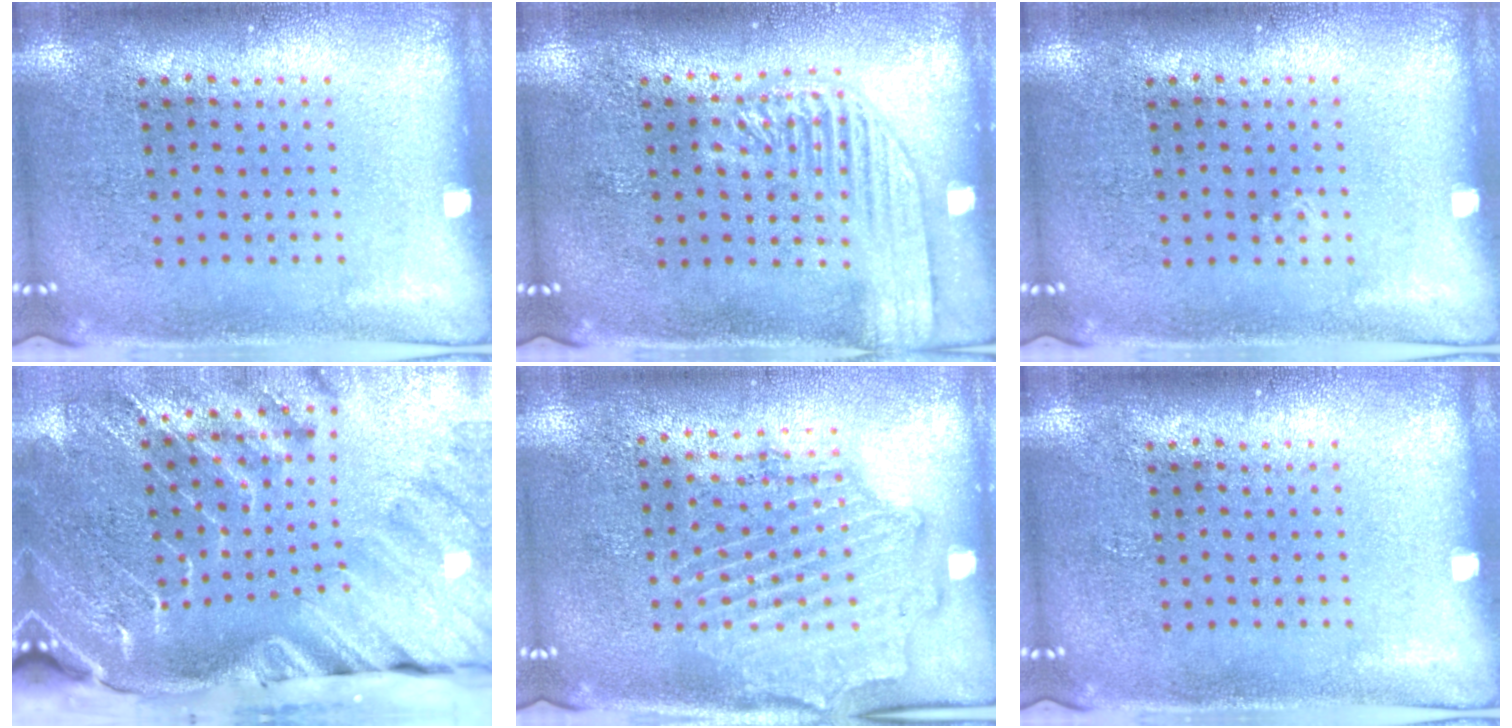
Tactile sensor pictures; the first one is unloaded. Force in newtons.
{"total": 1.8, "press": 1.7, "slide": 0.2}
{"total": 0.0}
{"total": 4.1, "press": 3.1, "slide": 2.7}
{"total": 1.8, "press": 1.6, "slide": 0.7}
{"total": 0.0}